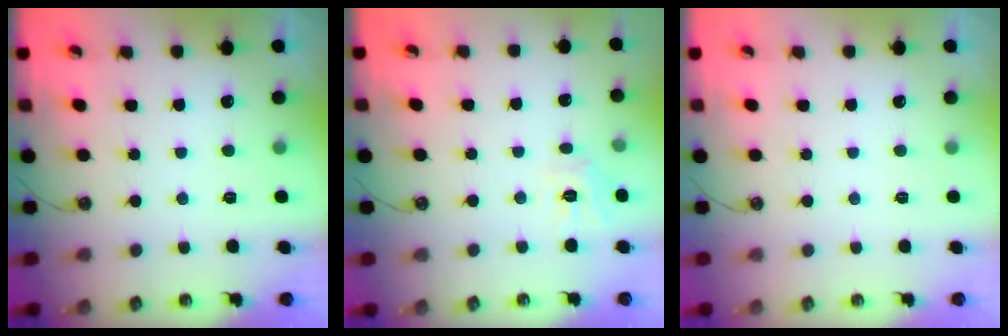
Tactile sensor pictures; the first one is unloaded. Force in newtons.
{"total": 6.3, "press": 6.3, "slide": 0.5}
{"total": 0.0}